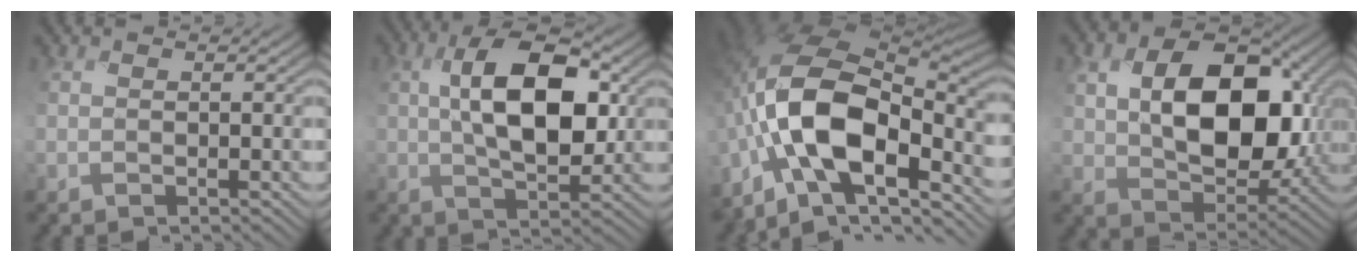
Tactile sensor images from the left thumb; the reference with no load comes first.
{"total": 11.4, "force": [1.7, 5.6, 9.8], "torque": [-0.177, 0.007, 0.028]}
{"total": 17.5, "force": [-5.4, 9.2, 13.9], "torque": [-0.293, 0.006, -0.118]}
{"total": 14.5, "force": [2.3, 9.6, 10.7], "torque": [-0.191, -0.005, 0.050]}